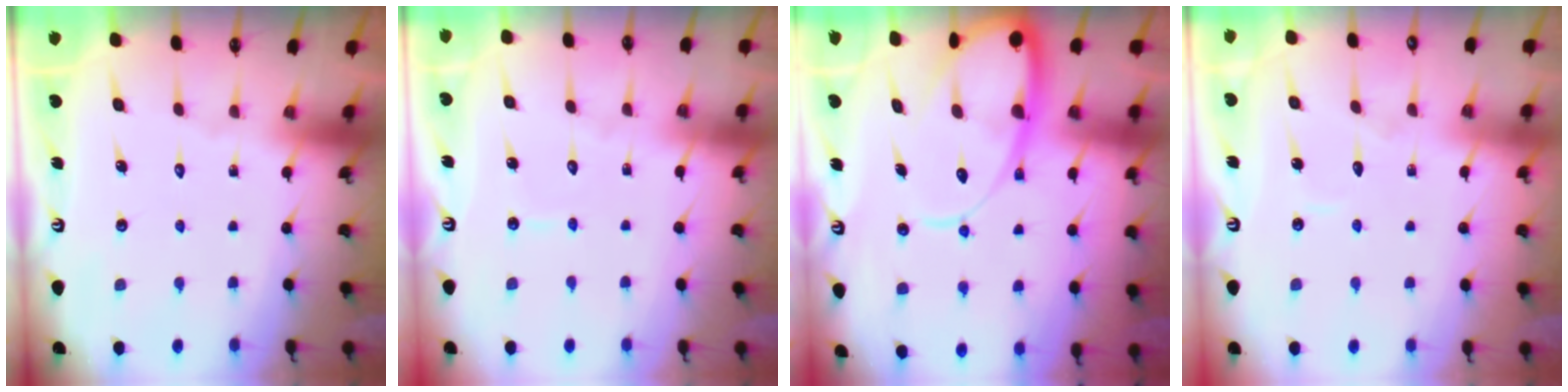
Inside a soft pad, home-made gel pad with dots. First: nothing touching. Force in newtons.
{"total": 2.8, "press": 2.8, "slide": 0.3}
{"total": 13.8, "press": 13.7, "slide": 1.4}
{"total": 2.8, "press": 2.8, "slide": 0.3}